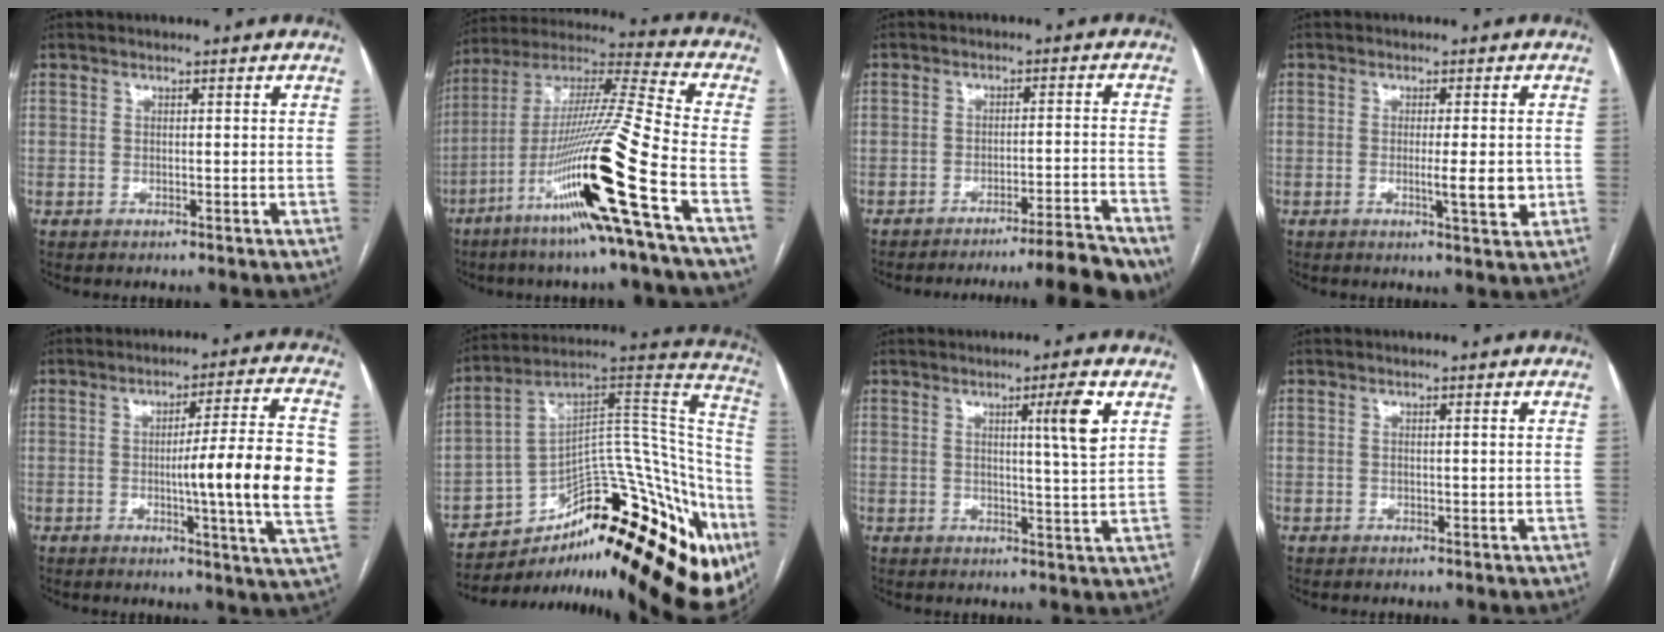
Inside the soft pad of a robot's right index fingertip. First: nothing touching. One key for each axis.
{"total": 22.0, "fx": -9.2, "fy": -1.7, "fz": 19.9, "tx": -0.383, "ty": -0.034, "tz": -0.178}
{"total": 12.1, "fx": -11.0, "fy": -1.7, "fz": 4.7, "tx": -0.040, "ty": -0.004, "tz": -0.154}
{"total": 4.7, "fx": -0.8, "fy": 0.5, "fz": 4.6, "tx": -0.072, "ty": -0.006, "tz": -0.009}
{"total": 15.7, "fx": -1.1, "fy": -0.7, "fz": 15.6, "tx": -0.209, "ty": -0.005, "tz": -0.022}
{"total": 35.8, "fx": -19.2, "fy": 15.0, "fz": 26.3, "tx": -0.281, "ty": 0.041, "tz": -0.255}
{"total": 5.8, "fx": 2.3, "fy": -0.9, "fz": 5.3, "tx": -0.080, "ty": -0.007, "tz": 0.033}
{"total": 0.6, "fx": 0.1, "fy": -0.1, "fz": 0.6, "tx": -0.011, "ty": 0.000, "tz": 0.002}